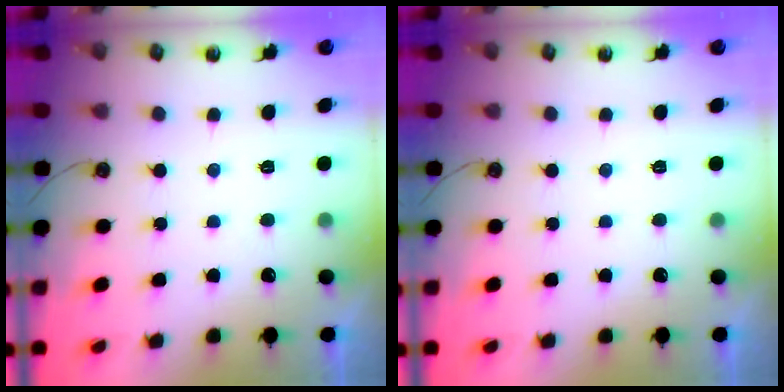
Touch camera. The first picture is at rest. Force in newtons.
{"total": 0.0}